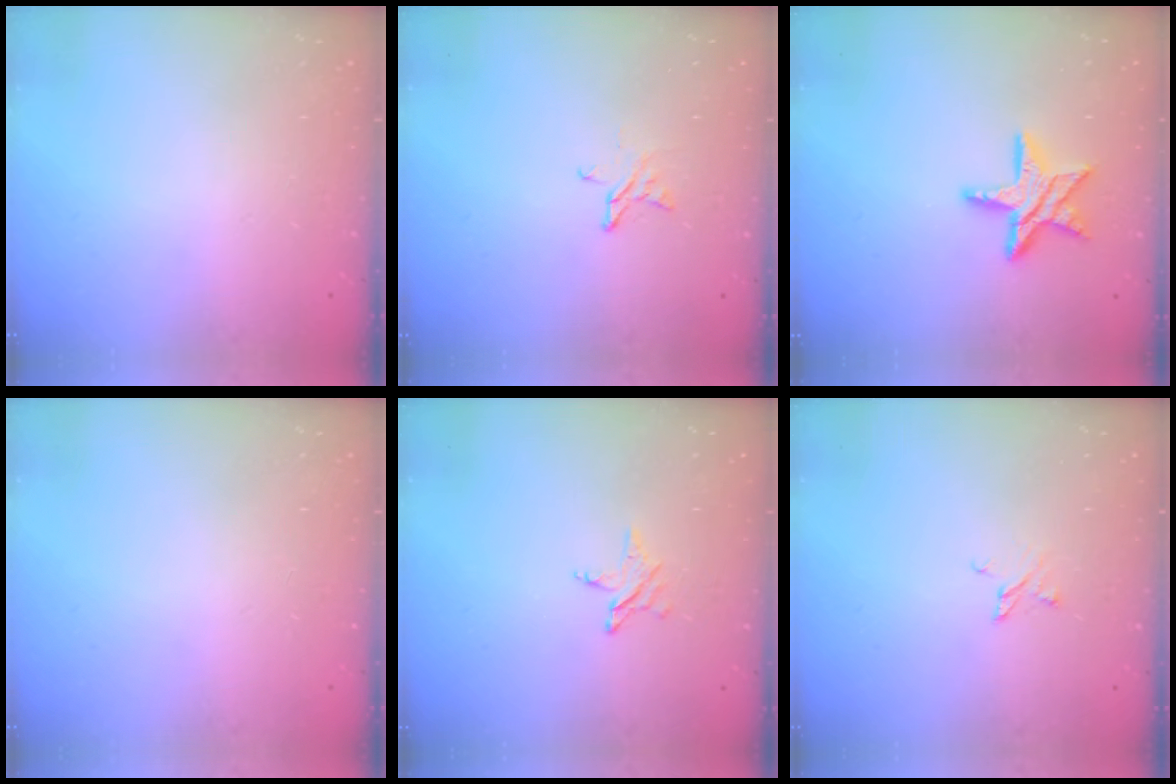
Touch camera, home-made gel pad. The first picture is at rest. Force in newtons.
{"total": 4.4, "press": 4.3, "slide": 0.4}
{"total": 13.0, "press": 13.0, "slide": 1.2}
{"total": 0.0}
{"total": 2.9, "press": 2.8, "slide": 0.3}
{"total": 3.5, "press": 3.5, "slide": 0.3}